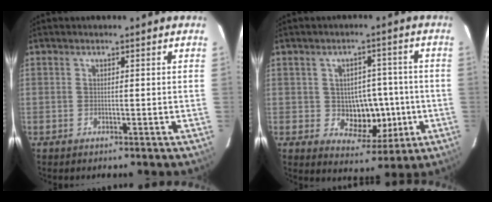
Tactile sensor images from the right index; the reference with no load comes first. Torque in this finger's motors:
{"motor_torque": [0.27, -0.14, 0.20, 0.04]}